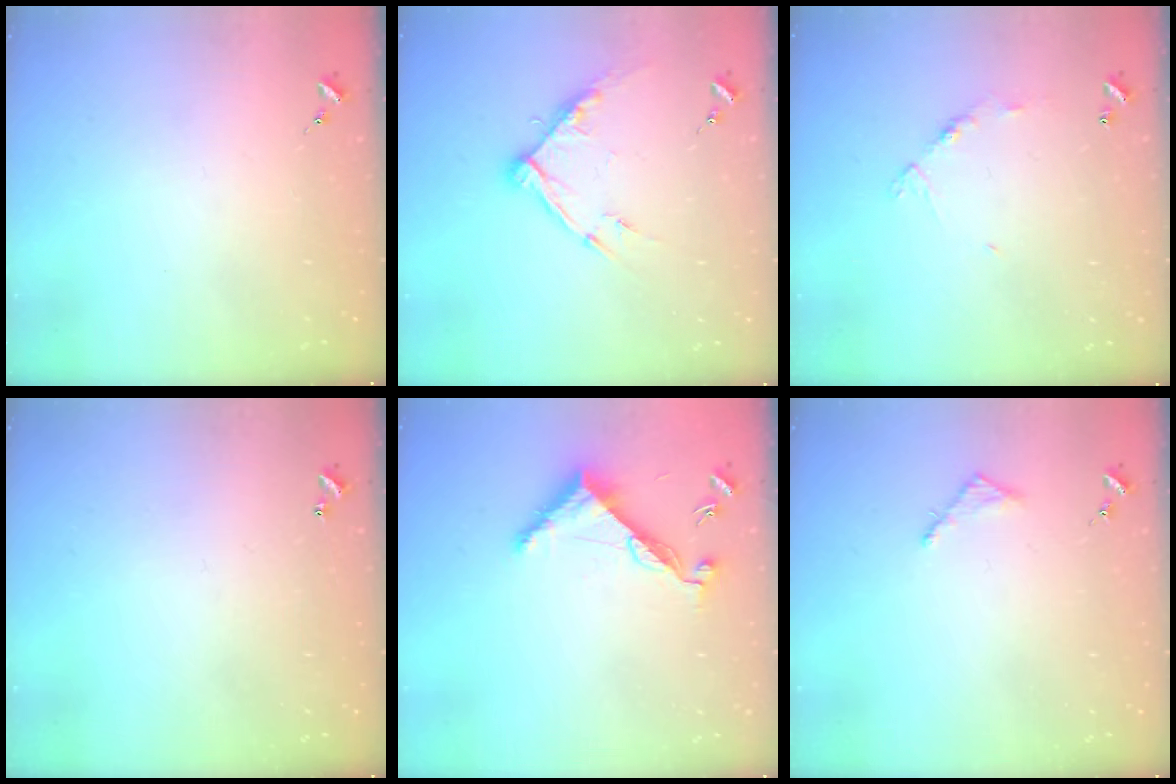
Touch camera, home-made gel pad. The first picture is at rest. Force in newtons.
{"total": 10.7, "press": 10.6, "slide": 1.3}
{"total": 6.5, "press": 6.5, "slide": 0.4}
{"total": 0.9, "press": 0.9, "slide": 0.2}
{"total": 8.2, "press": 8.2, "slide": 0.6}
{"total": 2.7, "press": 2.7, "slide": 0.3}